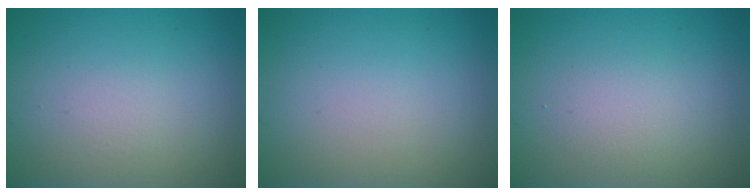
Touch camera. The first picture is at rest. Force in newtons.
{"total": 0.0}
{"total": 1.7, "press": 1.7, "slide": 0.1}